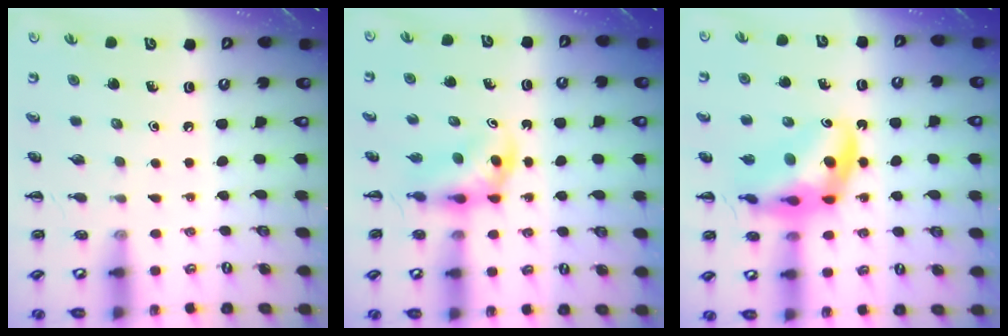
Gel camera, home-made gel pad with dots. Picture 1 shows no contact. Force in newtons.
{"total": 3.7, "press": 3.6, "slide": 0.9}
{"total": 13.1, "press": 12.6, "slide": 3.5}